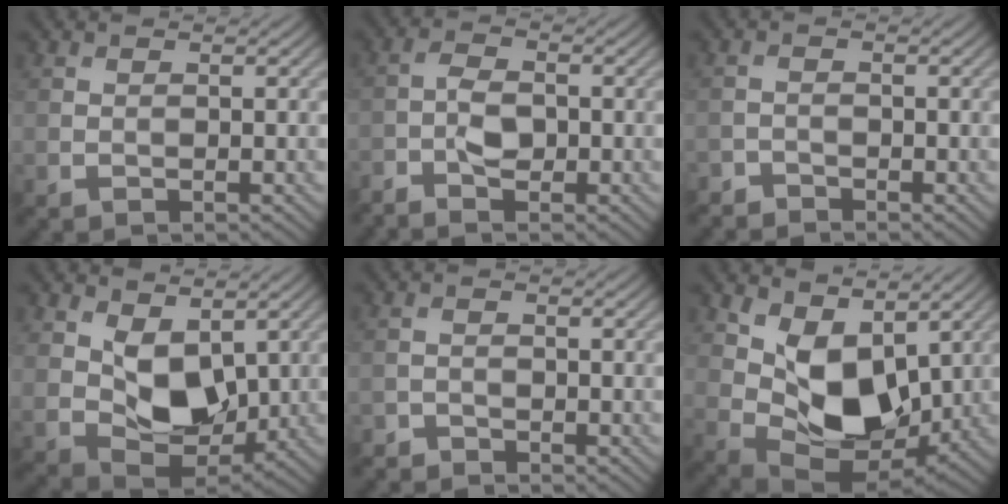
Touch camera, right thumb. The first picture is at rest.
{"total": 3.5, "force": [-1.9, 1.5, 2.6], "torque": [-0.053, 0.004, -0.043]}
{"total": 1.9, "force": [-1.9, 0.4, 0.1], "torque": [-0.002, -0.003, -0.043]}
{"total": 8.4, "force": [2.2, 5.3, 6.1], "torque": [-0.129, -0.009, 0.041]}
{"total": 1.6, "force": [-1.6, 0.4, 0.1], "torque": [-0.001, -0.001, -0.036]}
{"total": 10.3, "force": [3.1, 6.1, 7.7], "torque": [-0.150, -0.010, 0.058]}